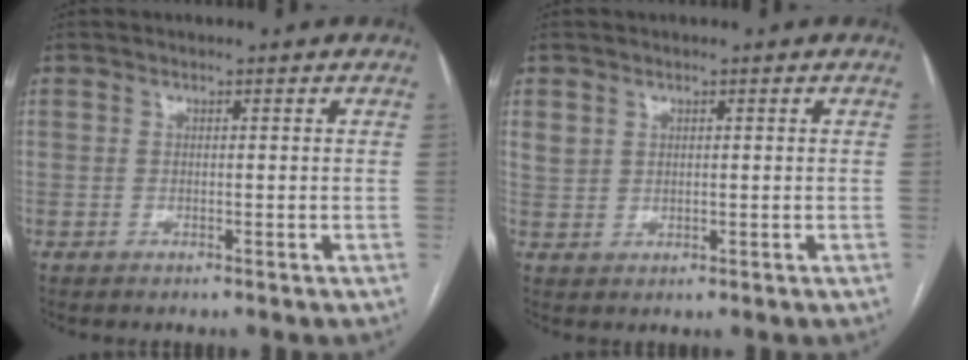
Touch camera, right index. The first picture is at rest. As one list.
[{"total": 2.3, "force": [1.0, 2.0, 0.7], "torque": [-0.015, 0.007, 0.025]}]